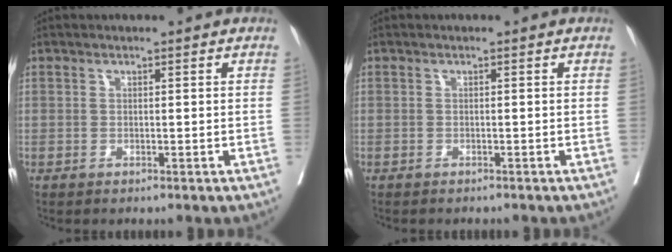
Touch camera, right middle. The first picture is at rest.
{"total": 2.3, "force": [-2.1, 0.5, 0.8], "torque": [-0.014, -0.003, -0.025]}